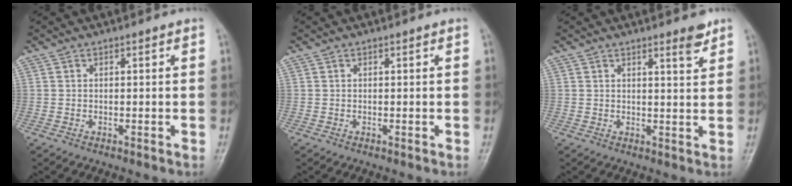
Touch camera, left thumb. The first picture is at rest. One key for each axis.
{"total": 0.0}
{"total": 3.4, "fx": 2.5, "fy": 0.5, "fz": 2.3, "tx": -0.025, "ty": -0.019, "tz": 0.035}